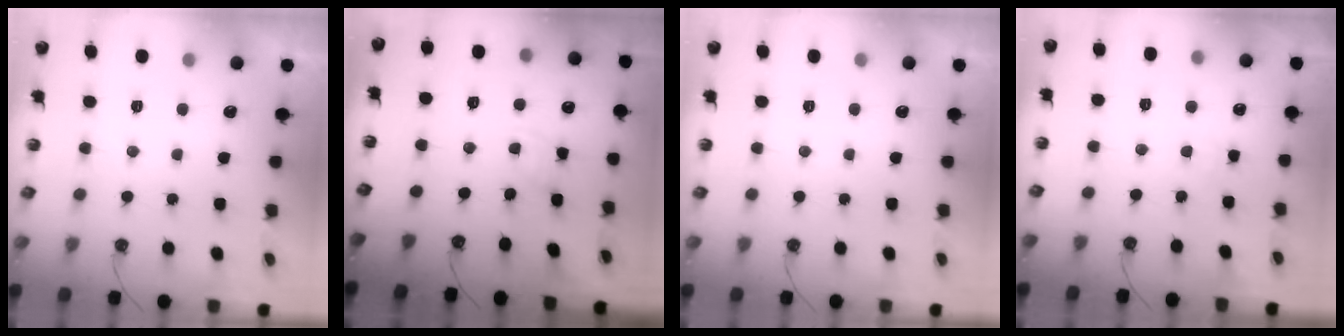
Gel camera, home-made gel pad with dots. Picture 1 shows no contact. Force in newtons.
{"total": 2.1, "press": 2.1, "slide": 0.4}
{"total": 0.0}
{"total": 2.5, "press": 2.5, "slide": 0.5}